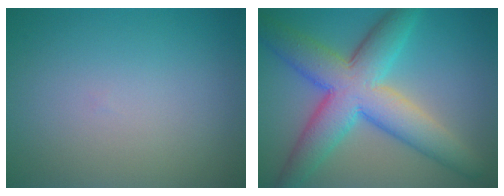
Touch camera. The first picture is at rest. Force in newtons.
{"total": 9.6, "press": 9.6, "slide": 0.3}